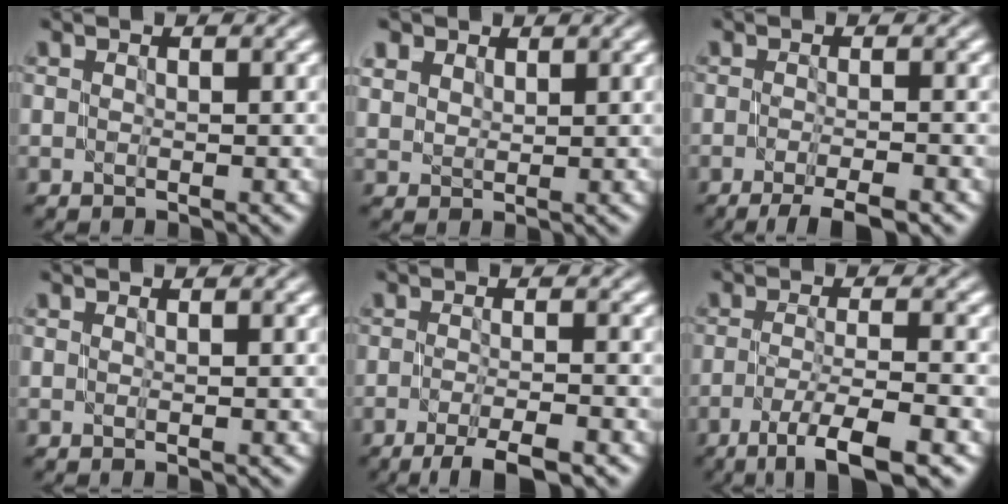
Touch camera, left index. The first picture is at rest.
{"total": 2.5, "force": [1.9, 1.5, 0.4], "torque": [-0.020, 0.003, 0.041]}
{"total": 4.3, "force": [-3.0, 0.8, 3.1], "torque": [-0.044, -0.003, -0.054]}
{"total": 0.5, "force": [0.0, 0.2, 0.5], "torque": [-0.006, -0.006, -0.005]}
{"total": 4.7, "force": [-3.1, 0.8, 3.4], "torque": [-0.052, -0.002, -0.057]}
{"total": 6.1, "force": [-3.5, 1.1, 4.9], "torque": [-0.079, 0.002, -0.063]}